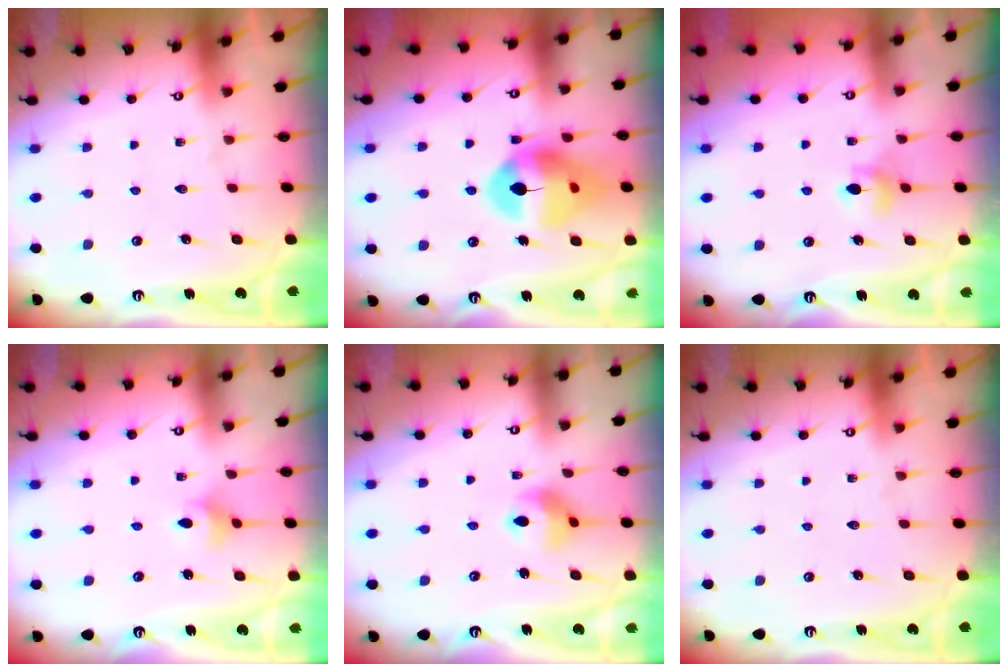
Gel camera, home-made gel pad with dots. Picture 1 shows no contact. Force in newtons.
{"total": 15.3, "press": 15.2, "slide": 1.7}
{"total": 5.6, "press": 5.5, "slide": 0.7}
{"total": 5.5, "press": 5.4, "slide": 0.9}
{"total": 9.0, "press": 8.9, "slide": 1.6}
{"total": 0.0}